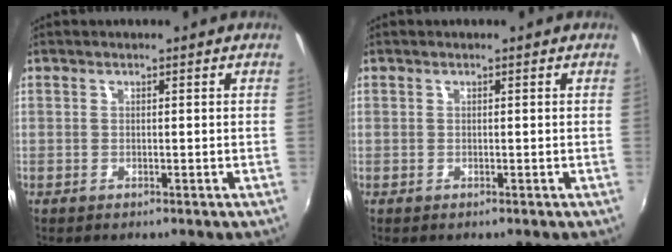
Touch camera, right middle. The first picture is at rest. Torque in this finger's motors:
{"motor_torque": [0.14, -0.10, 0.05, 0.00]}